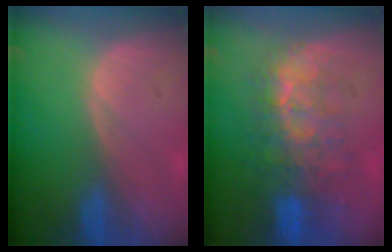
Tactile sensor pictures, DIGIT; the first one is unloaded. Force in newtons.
{"total": 9.7, "press": 8.8, "slide": 4.0}